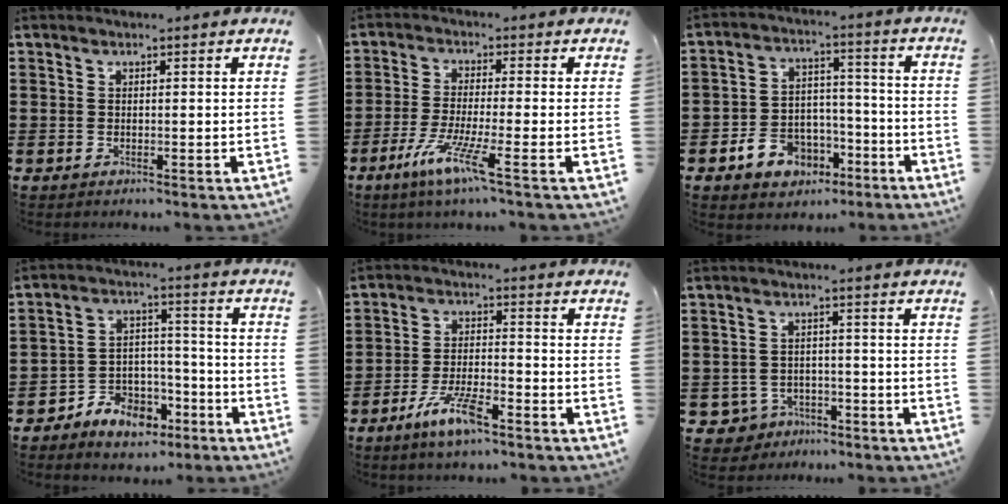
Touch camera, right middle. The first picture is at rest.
{"total": 6.8, "force": [-3.9, 0.0, 5.5], "torque": [-0.115, -0.017, -0.073]}
{"total": 6.7, "force": [-4.3, 4.8, 2.0], "torque": [-0.050, 0.026, -0.081]}
{"total": 6.3, "force": [-4.9, 3.8, 1.1], "torque": [-0.023, 0.023, -0.093]}
{"total": 7.3, "force": [-4.9, 2.0, 5.0], "torque": [-0.112, 0.000, -0.093]}
{"total": 3.4, "force": [-2.7, 2.0, 0.5], "torque": [-0.034, -0.001, -0.062]}